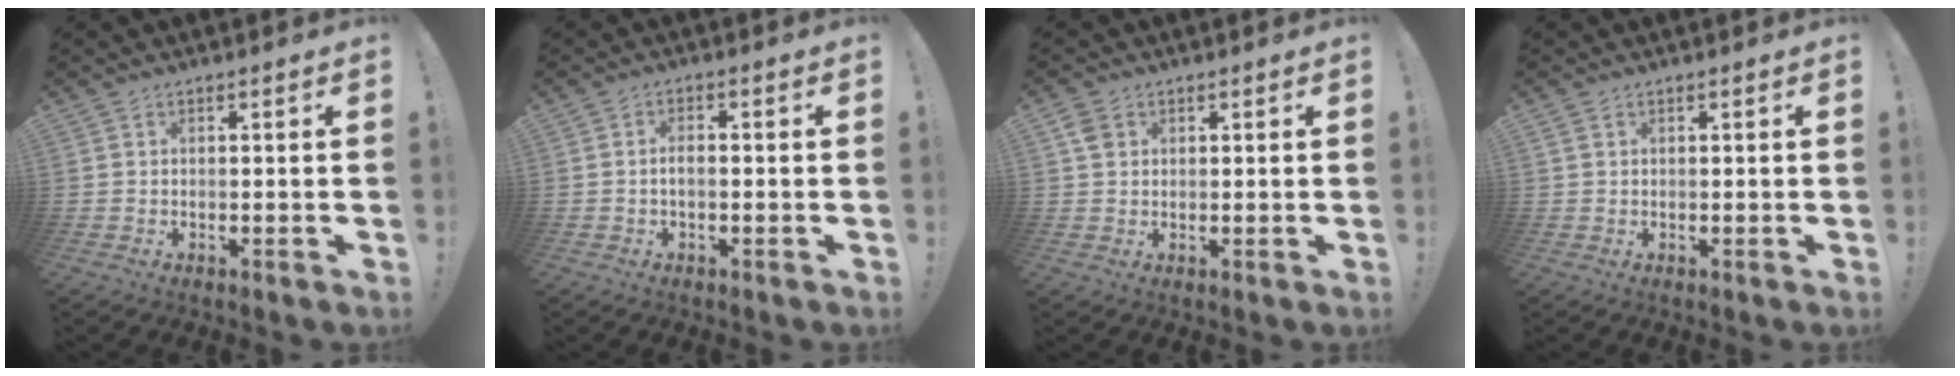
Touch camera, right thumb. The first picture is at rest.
{"total": 2.5, "force": [-0.5, 0.9, 2.3], "torque": [-0.046, 0.003, -0.010]}
{"total": 3.2, "force": [1.3, 2.6, 1.5], "torque": [-0.023, 0.001, 0.025]}
{"total": 0.7, "force": [0.4, 0.5, 0.4], "torque": [-0.016, 0.005, 0.009]}